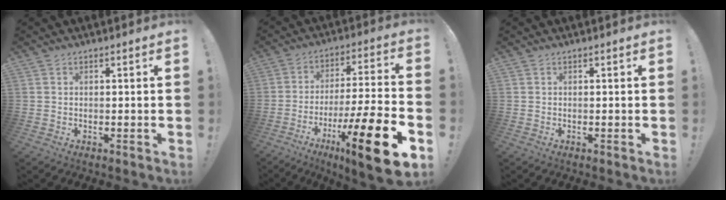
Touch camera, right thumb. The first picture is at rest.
{"total": 20.7, "force": [-10.6, 2.7, 17.6], "torque": [-0.277, 0.057, -0.171]}
{"total": 0.0}